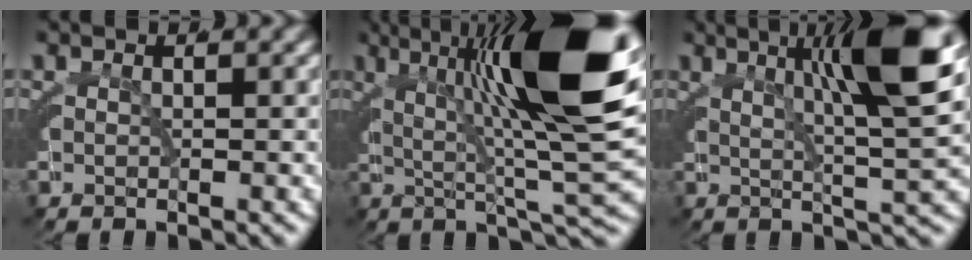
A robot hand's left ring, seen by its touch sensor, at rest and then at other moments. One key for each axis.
{"total": 14.3, "fx": 3.4, "fy": 1.8, "fz": 13.8, "tx": -0.179, "ty": 0.018, "tz": 0.053}
{"total": 8.8, "fx": 3.2, "fy": 0.2, "fz": 8.2, "tx": -0.105, "ty": 0.010, "tz": 0.050}